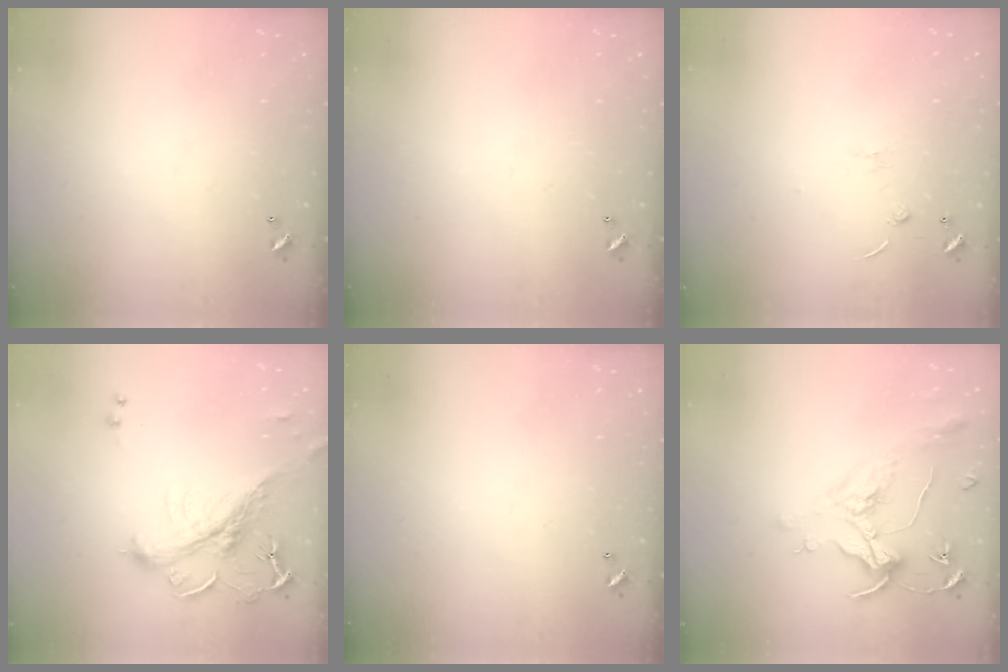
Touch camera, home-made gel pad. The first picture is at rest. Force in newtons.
{"total": 0.0}
{"total": 1.5, "press": 1.4, "slide": 0.5}
{"total": 2.3, "press": 1.9, "slide": 1.3}
{"total": 0.0}
{"total": 1.4, "press": 1.2, "slide": 0.7}